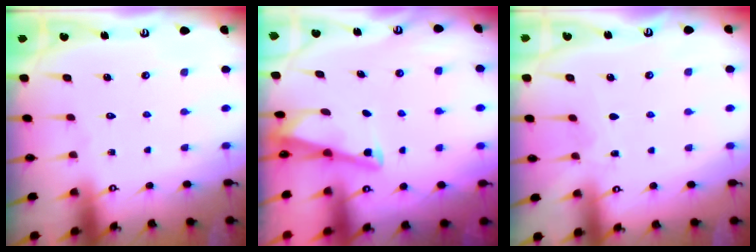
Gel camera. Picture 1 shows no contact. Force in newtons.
{"total": 2.9, "press": 2.9, "slide": 0.4}
{"total": 3.5, "press": 3.4, "slide": 0.5}